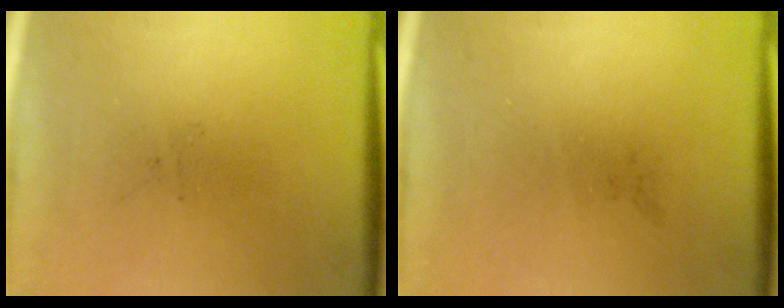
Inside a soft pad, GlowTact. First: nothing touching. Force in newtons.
{"total": 0.0}